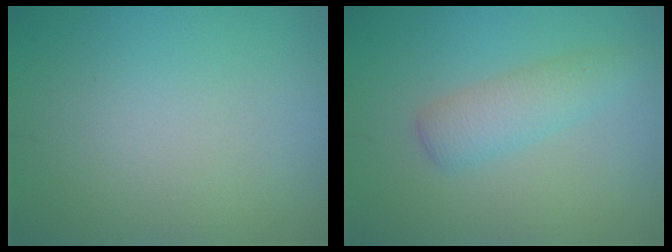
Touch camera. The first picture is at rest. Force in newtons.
{"total": 2.8, "press": 2.8, "slide": 0.0}